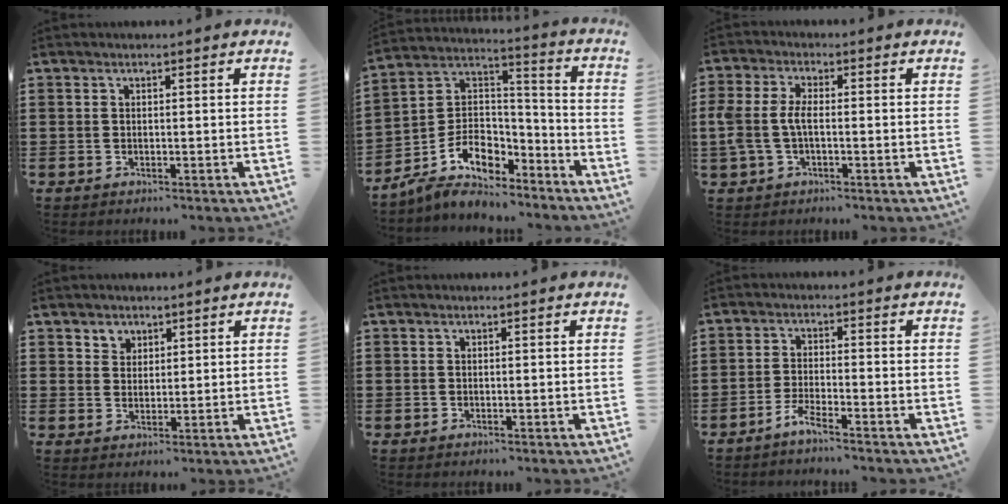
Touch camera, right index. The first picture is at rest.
{"total": 9.2, "force": [-5.9, 5.9, 3.9], "torque": [-0.093, 0.006, -0.112]}
{"total": 4.3, "force": [-0.7, 2.2, 3.7], "torque": [-0.097, -0.006, -0.021]}
{"total": 2.6, "force": [1.7, 2.1, 0.0], "torque": [-0.010, 0.009, 0.031]}
{"total": 0.0}
{"total": 2.9, "force": [-2.6, -0.2, 1.2], "torque": [-0.037, -0.002, -0.054]}